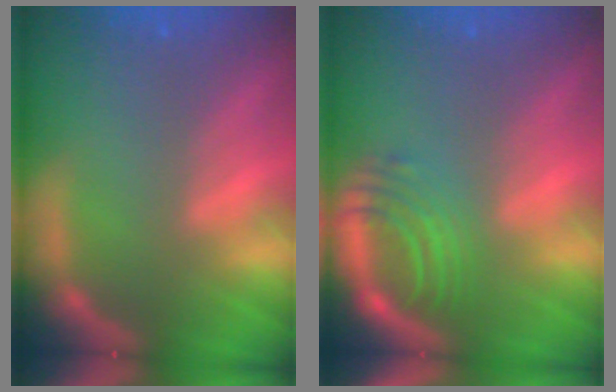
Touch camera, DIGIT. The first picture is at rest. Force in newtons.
{"total": 5.5}